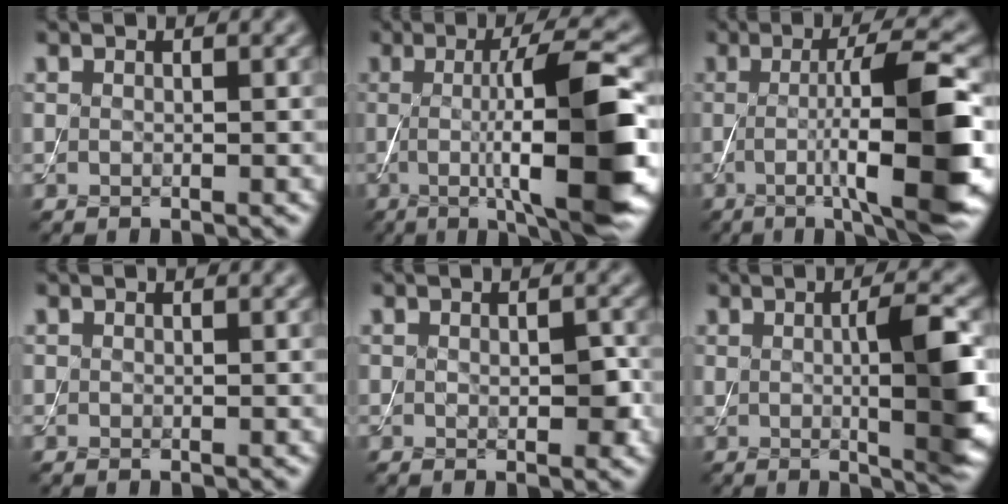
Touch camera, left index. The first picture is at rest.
{"total": 12.6, "force": [-0.8, 2.7, 12.3], "torque": [-0.159, -0.002, -0.013]}
{"total": 11.5, "force": [-1.0, 2.3, 11.2], "torque": [-0.145, -0.001, -0.018]}
{"total": 0.0}
{"total": 2.1, "force": [-0.1, 1.0, 1.8], "torque": [-0.027, -0.004, 0.001]}
{"total": 6.7, "force": [0.2, 1.4, 6.6], "torque": [-0.091, 0.001, 0.004]}